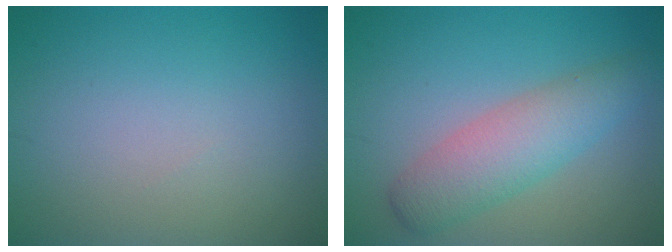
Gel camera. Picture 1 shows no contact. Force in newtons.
{"total": 4.7, "press": 4.7, "slide": 0.2}